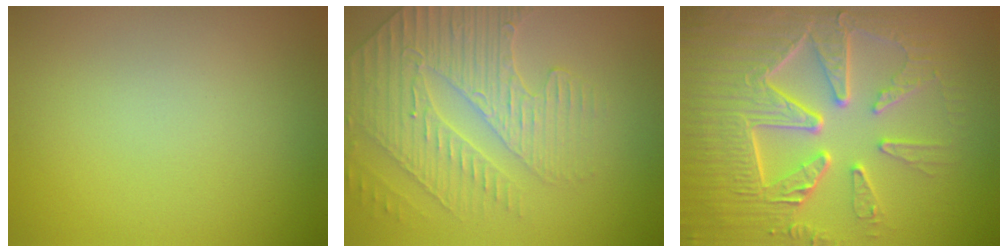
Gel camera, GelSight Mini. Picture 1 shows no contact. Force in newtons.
{"total": 4.2, "press": 4.1, "slide": 0.6}
{"total": 9.2, "press": 6.6, "slide": 6.4}